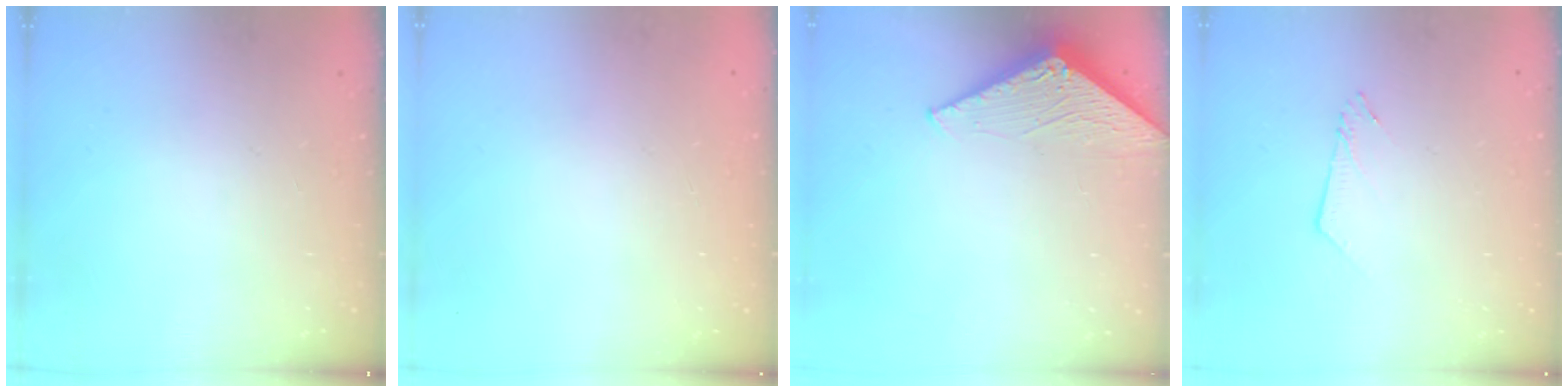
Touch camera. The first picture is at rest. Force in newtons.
{"total": 0.0}
{"total": 3.1, "press": 3.1, "slide": 0.2}
{"total": 4.2, "press": 4.2, "slide": 0.2}